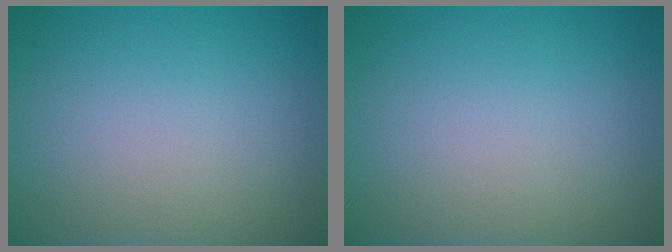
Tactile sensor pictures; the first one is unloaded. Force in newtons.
{"total": 0.0}